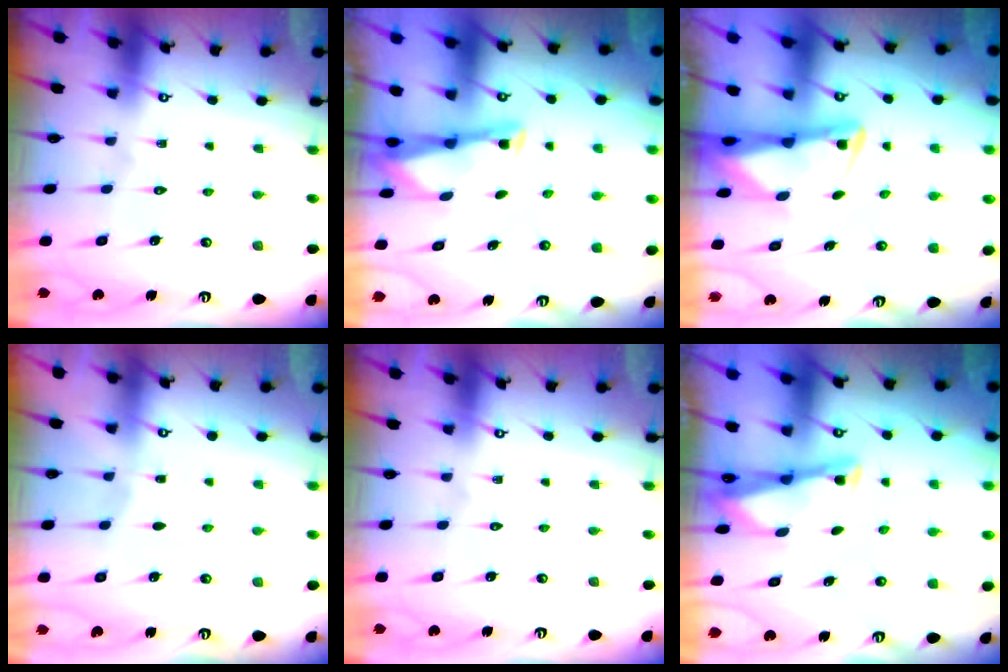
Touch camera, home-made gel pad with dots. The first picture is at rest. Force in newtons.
{"total": 2.9, "press": 2.9, "slide": 0.2}
{"total": 2.8, "press": 2.7, "slide": 0.6}
{"total": 1.9, "press": 1.9, "slide": 0.3}
{"total": 0.0}
{"total": 2.6, "press": 2.6, "slide": 0.1}